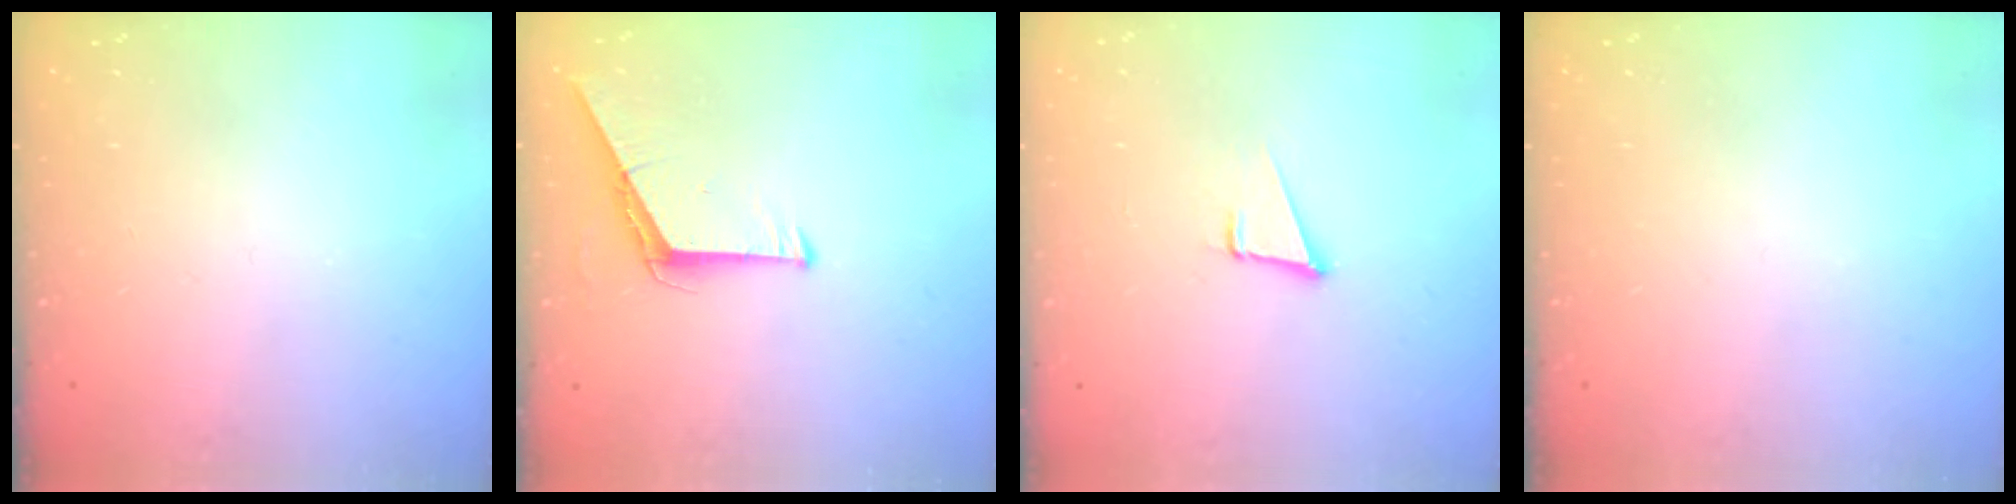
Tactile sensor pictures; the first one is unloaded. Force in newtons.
{"total": 6.1, "press": 6.1, "slide": 0.5}
{"total": 3.4, "press": 2.6, "slide": 2.2}
{"total": 0.0}